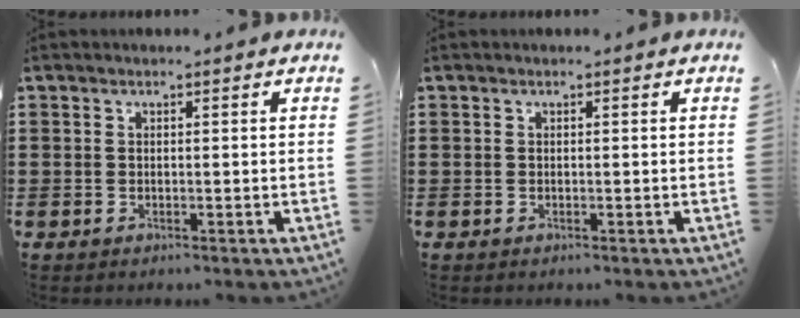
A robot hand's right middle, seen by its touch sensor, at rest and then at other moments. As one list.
[{"total": 0.0}]